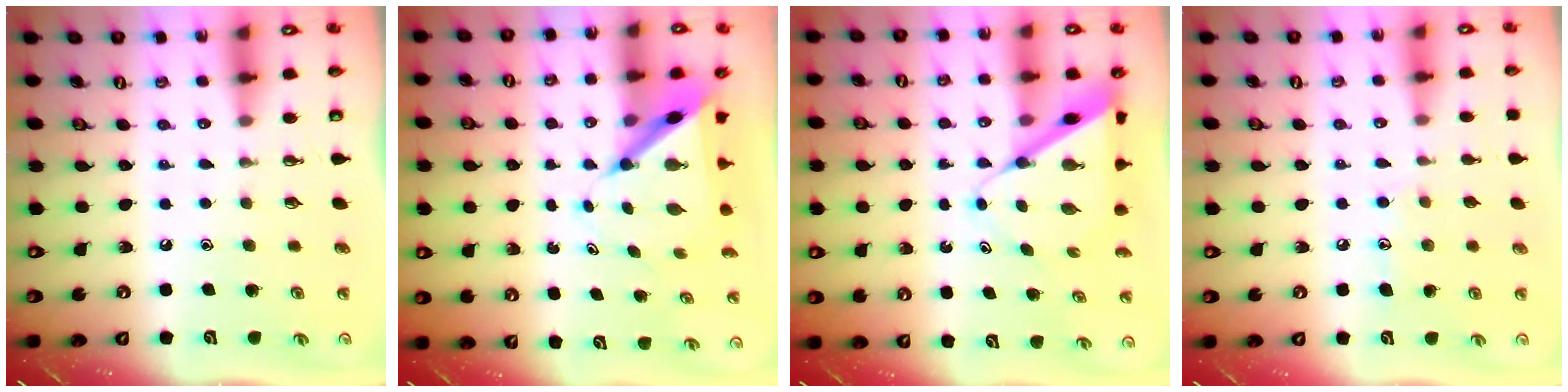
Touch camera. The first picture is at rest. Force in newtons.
{"total": 6.7, "press": 6.7, "slide": 0.5}
{"total": 8.9, "press": 8.9, "slide": 0.5}
{"total": 8.9, "press": 8.9, "slide": 0.5}